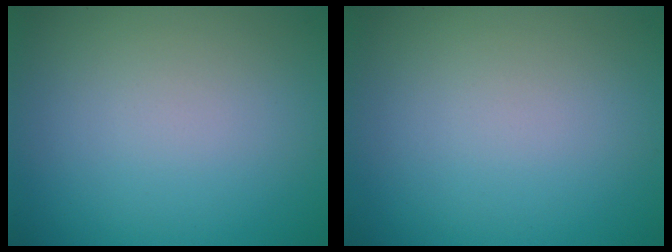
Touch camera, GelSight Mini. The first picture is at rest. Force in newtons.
{"total": 0.0}